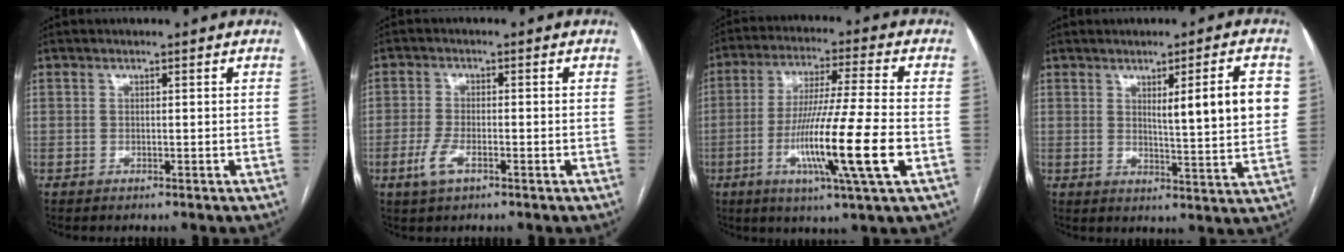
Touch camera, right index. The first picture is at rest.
{"total": 3.9, "force": [-1.8, 1.3, 3.1], "torque": [-0.076, -0.004, -0.034]}
{"total": 15.5, "force": [-4.4, -0.9, 14.8], "torque": [-0.282, -0.023, -0.082]}
{"total": 9.2, "force": [2.4, 0.5, 8.9], "torque": [-0.123, -0.006, 0.031]}